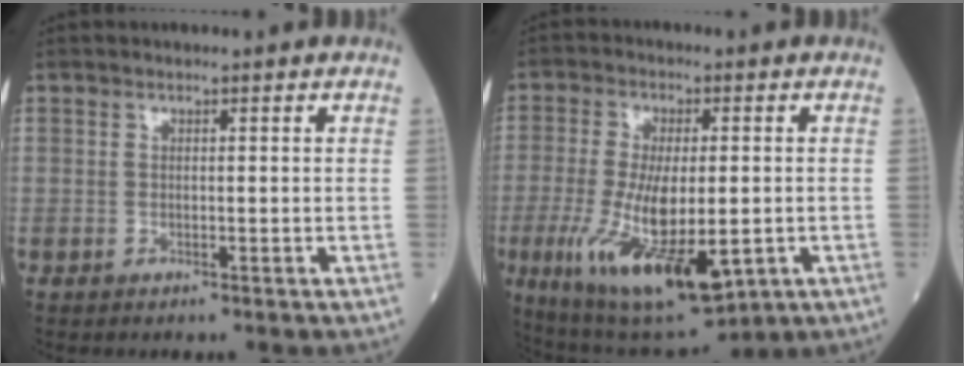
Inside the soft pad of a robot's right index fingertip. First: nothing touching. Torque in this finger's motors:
{"motor_torque": [1.21, -0.93, 1.05, 0.21]}